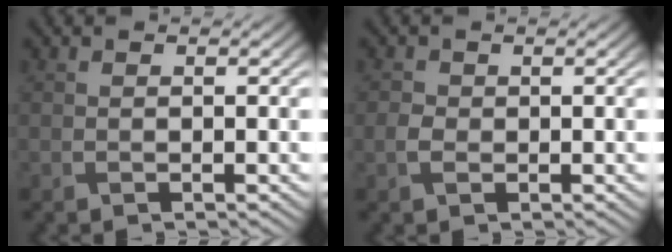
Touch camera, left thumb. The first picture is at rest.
{"total": 1.4, "force": [-0.4, 1.2, 0.6], "torque": [-0.016, -0.005, -0.014]}